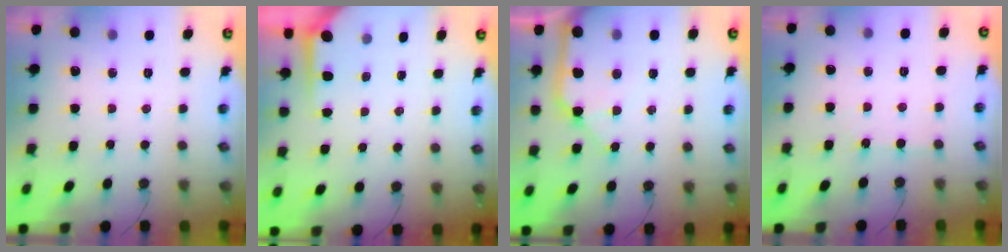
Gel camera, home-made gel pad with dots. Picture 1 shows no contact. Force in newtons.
{"total": 3.7, "press": 3.7, "slide": 0.4}
{"total": 13.2, "press": 13.1, "slide": 1.9}
{"total": 2.7, "press": 2.7, "slide": 0.4}